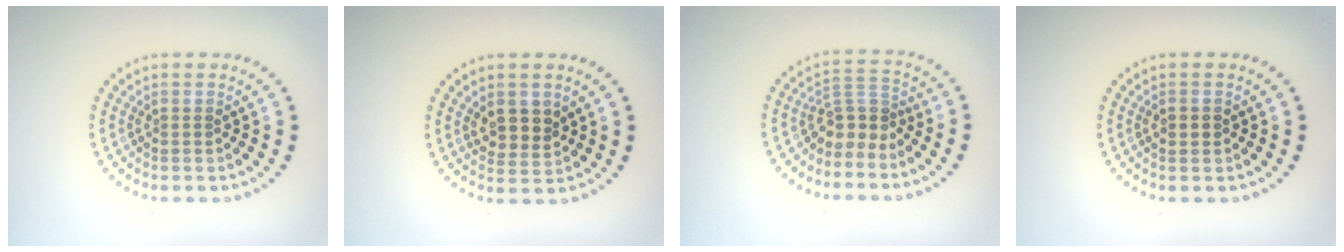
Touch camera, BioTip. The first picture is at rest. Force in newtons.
{"total": 2.7, "press": 2.4, "slide": 1.1}
{"total": 2.8, "press": 1.9, "slide": 2.1}
{"total": 1.4, "press": 1.4, "slide": 0.1}